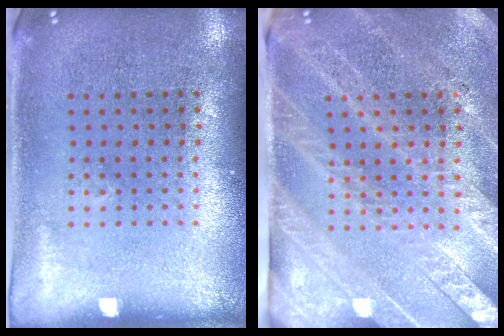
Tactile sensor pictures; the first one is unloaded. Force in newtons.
{"total": 3.4, "press": 3.0, "slide": 1.6}